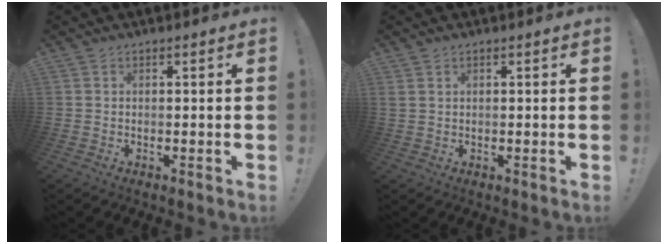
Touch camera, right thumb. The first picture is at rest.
{"total": 1.3, "force": [0.6, 0.8, 0.7], "torque": [-0.016, 0.004, 0.012]}